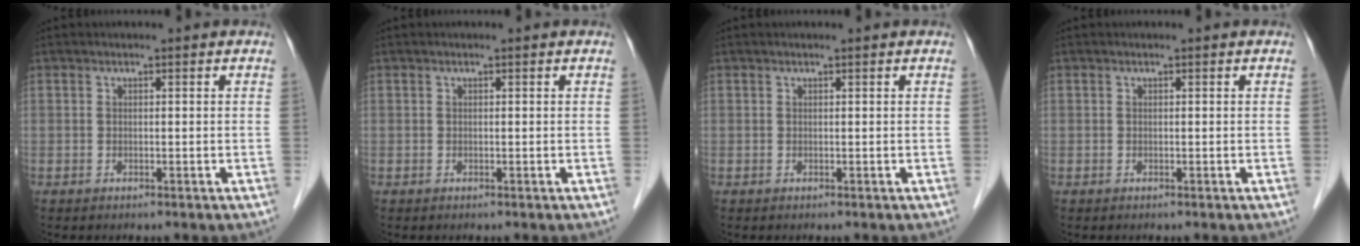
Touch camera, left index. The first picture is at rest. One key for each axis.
{"total": 0.0}
{"total": 0.0}
{"total": 0.0}